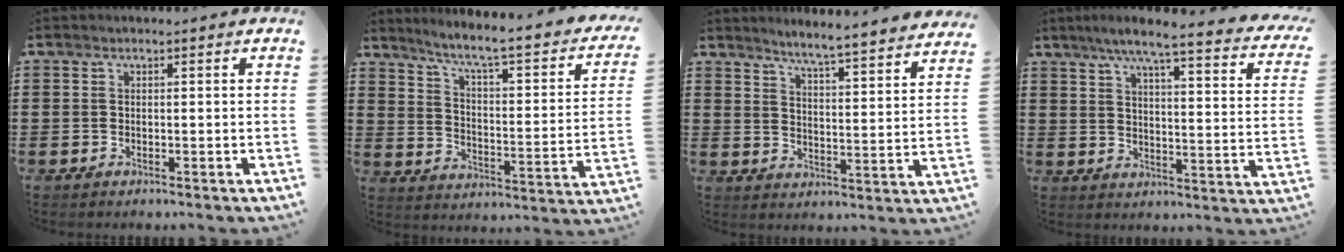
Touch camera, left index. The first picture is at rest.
{"total": 5.6, "force": [3.8, -0.1, 4.1], "torque": [-0.096, -0.039, 0.052]}
{"total": 4.6, "force": [4.3, -1.2, 0.9], "torque": [-0.039, -0.041, 0.069]}
{"total": 6.4, "force": [4.9, -0.3, 4.1], "torque": [-0.093, -0.039, 0.074]}